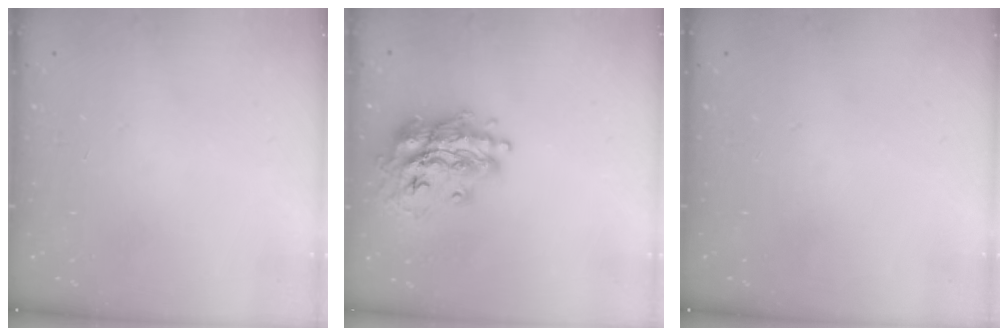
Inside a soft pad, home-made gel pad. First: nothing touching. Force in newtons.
{"total": 17.4, "press": 17.4, "slide": 1.4}
{"total": 0.0}